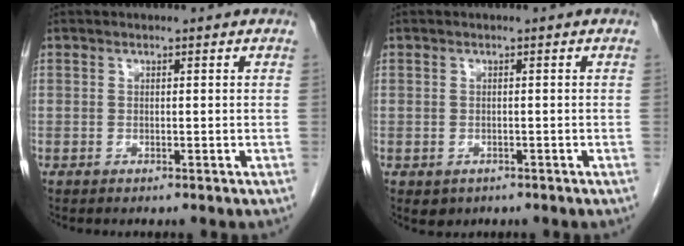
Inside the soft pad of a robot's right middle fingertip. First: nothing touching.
{"total": 1.8, "force": [-0.9, 1.5, 0.6], "torque": [-0.009, 0.000, -0.003]}